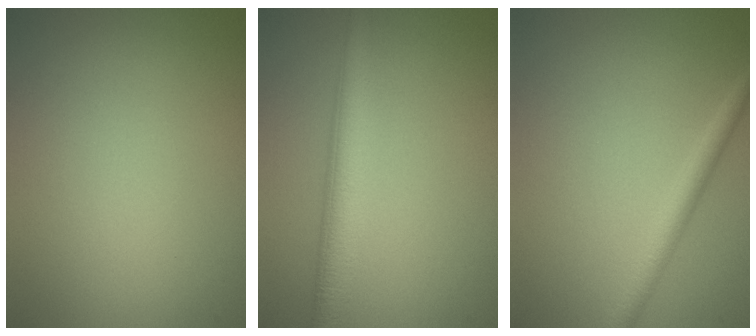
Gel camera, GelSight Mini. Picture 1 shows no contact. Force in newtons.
{"total": 4.3, "press": 4.3, "slide": 0.1}
{"total": 2.3, "press": 2.3, "slide": 0.1}